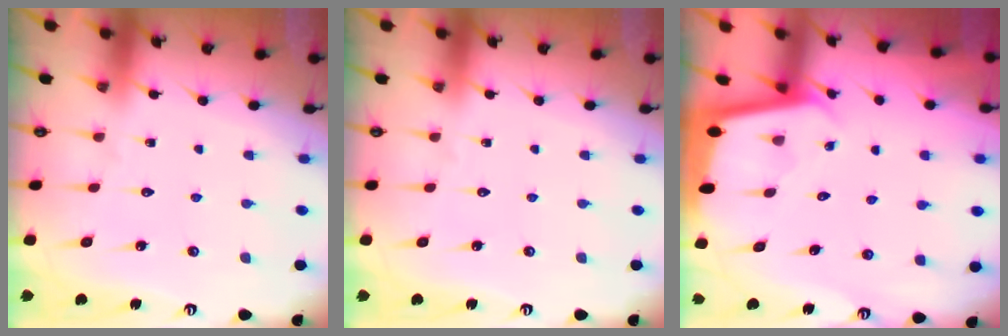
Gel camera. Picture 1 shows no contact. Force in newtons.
{"total": 0.0}
{"total": 1.7, "press": 1.7, "slide": 0.0}